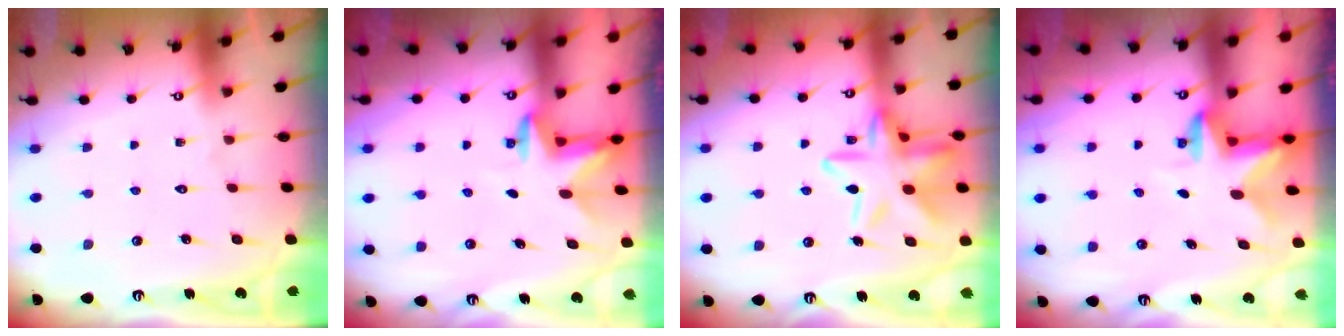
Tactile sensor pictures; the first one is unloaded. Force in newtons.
{"total": 2.9, "press": 2.9, "slide": 0.5}
{"total": 17.7, "press": 17.6, "slide": 1.4}
{"total": 2.7, "press": 2.6, "slide": 0.5}